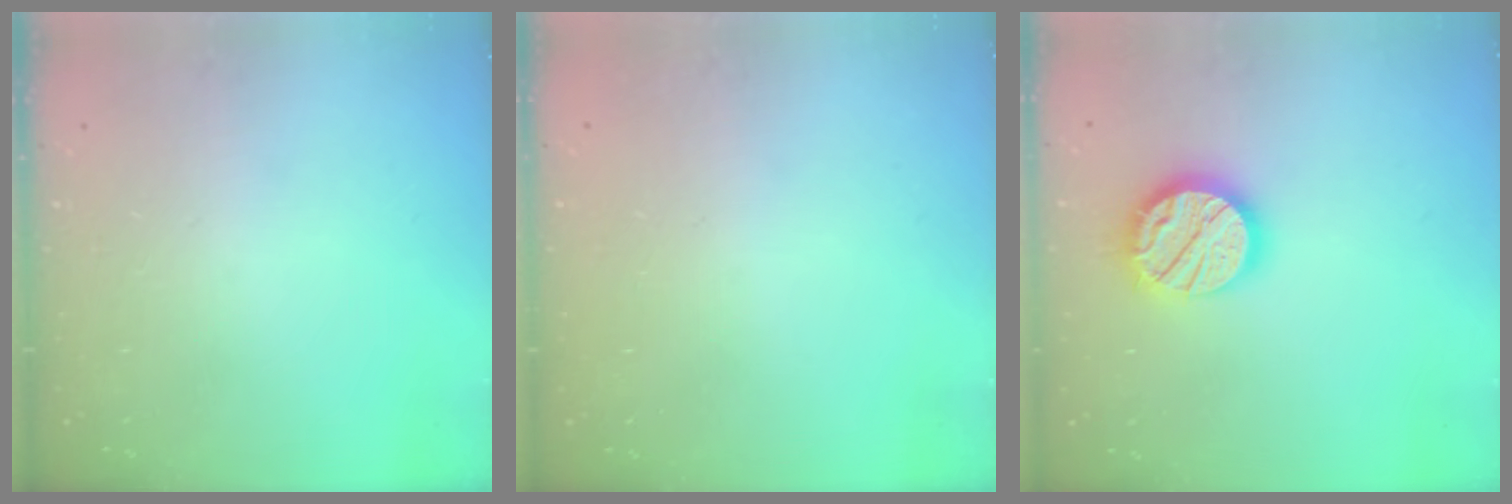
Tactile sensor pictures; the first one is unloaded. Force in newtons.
{"total": 0.6, "press": 0.6, "slide": 0.0}
{"total": 16.8, "press": 16.7, "slide": 1.2}